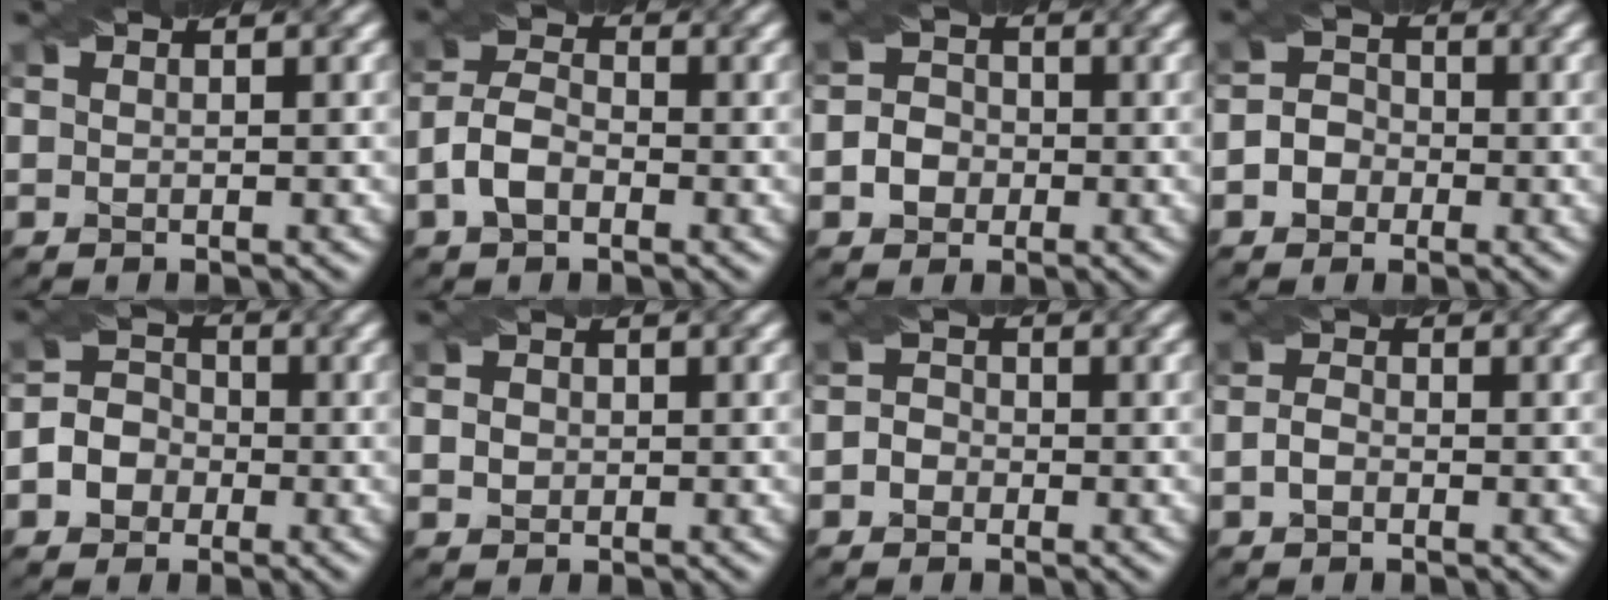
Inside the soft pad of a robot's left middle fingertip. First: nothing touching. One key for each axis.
{"total": 3.4, "fx": -1.7, "fy": 1.9, "fz": 2.2, "tx": -0.053, "ty": 0.008, "tz": -0.038}
{"total": 2.8, "fx": -1.1, "fy": 2.4, "fz": 1.1, "tx": -0.001, "ty": 0.003, "tz": -0.025}
{"total": 3.1, "fx": -1.3, "fy": 2.7, "fz": 1.1, "tx": 0.001, "ty": 0.009, "tz": -0.031}
{"total": 4.7, "fx": -1.9, "fy": 4.1, "fz": 1.6, "tx": -0.017, "ty": 0.009, "tz": -0.047}
{"total": 1.5, "fx": 0.1, "fy": 1.4, "fz": 0.7, "tx": -0.013, "ty": 0.009, "tz": 0.003}
{"total": 1.6, "fx": -0.9, "fy": 1.3, "fz": 0.4, "tx": 0.006, "ty": 0.005, "tz": -0.020}
{"total": 1.4, "fx": -0.8, "fy": 0.7, "fz": 0.8, "tx": -0.023, "ty": 0.003, "tz": -0.017}